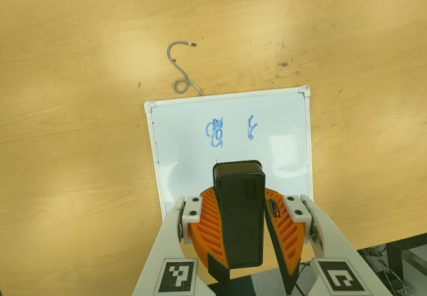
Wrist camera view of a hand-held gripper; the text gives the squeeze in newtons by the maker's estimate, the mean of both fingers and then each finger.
{"total": 10.0, "left": 10.2, "right": 9.9}